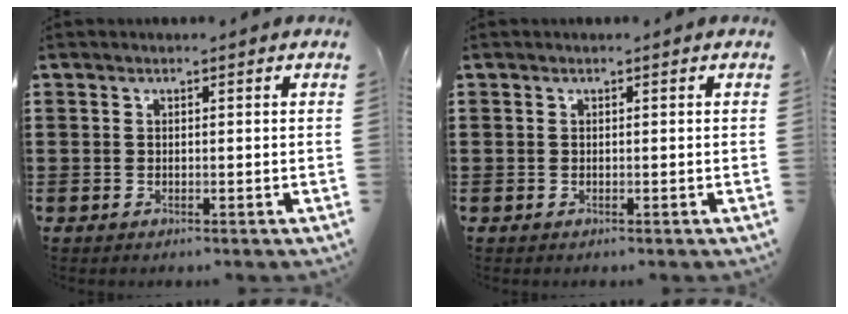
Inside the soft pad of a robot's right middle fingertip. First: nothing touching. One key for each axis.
{"total": 0.0}